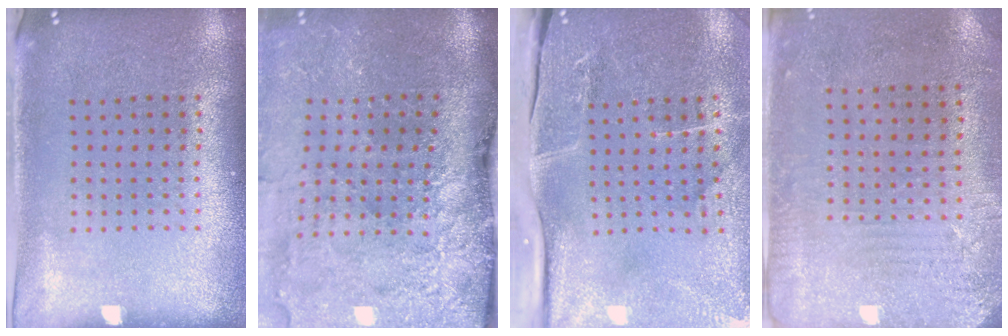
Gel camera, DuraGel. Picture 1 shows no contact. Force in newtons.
{"total": 4.9, "press": 3.8, "slide": 3.2}
{"total": 4.6, "press": 4.0, "slide": 2.4}
{"total": 2.9, "press": 2.4, "slide": 1.6}